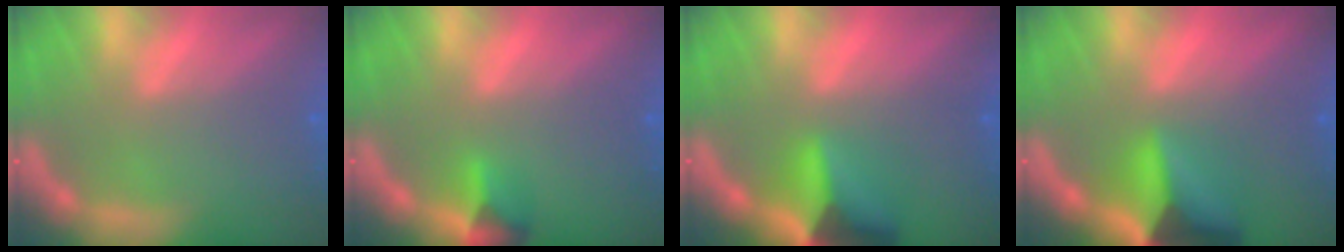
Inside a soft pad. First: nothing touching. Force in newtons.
{"total": 2.4}
{"total": 7.4}
{"total": 9.0}